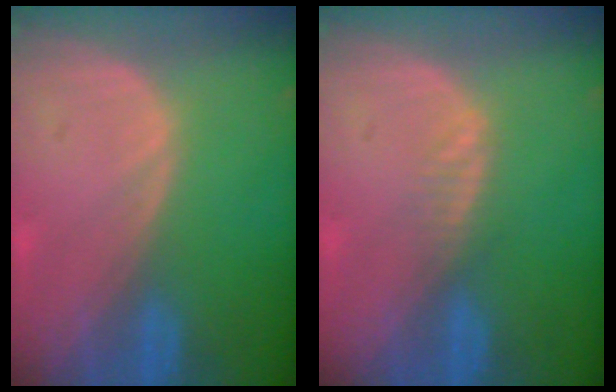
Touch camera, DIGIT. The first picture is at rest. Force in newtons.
{"total": 1.6, "press": 1.6, "slide": 0.1}